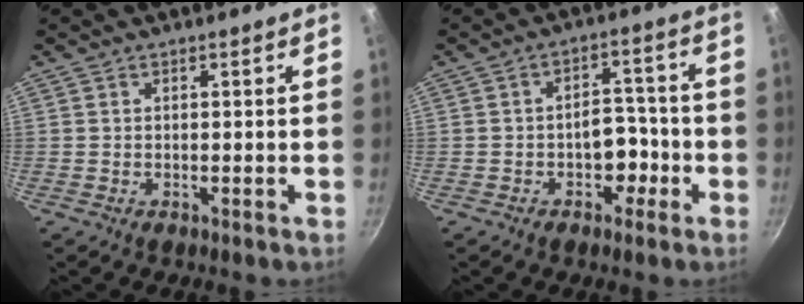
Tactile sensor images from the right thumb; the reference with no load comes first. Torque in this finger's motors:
{"motor_torque": [0.82, 0.52, 0.62, -0.43, 0.00]}